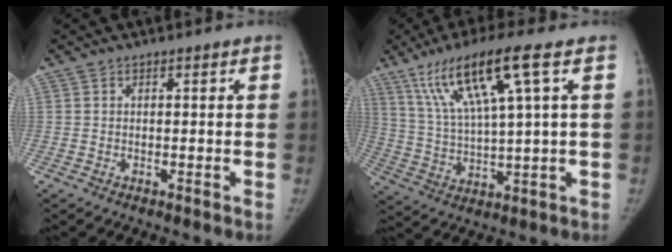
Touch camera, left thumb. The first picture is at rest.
{"total": 14.5, "force": [7.1, 1.2, 12.5], "torque": [-0.247, -0.014, 0.139]}